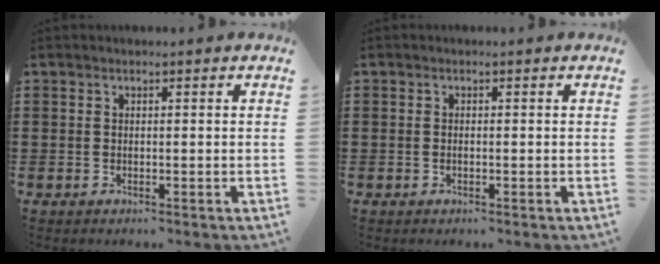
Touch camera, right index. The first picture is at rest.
{"total": 0.5, "force": [-0.1, 0.2, 0.5], "torque": [-0.011, -0.001, -0.002]}